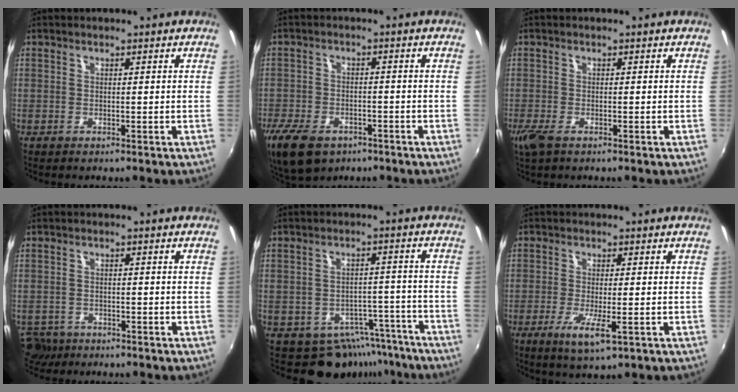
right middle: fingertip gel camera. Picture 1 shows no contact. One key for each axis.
{"total": 12.0, "fx": -7.6, "fy": 6.8, "fz": 6.3, "tx": -0.158, "ty": -0.025, "tz": -0.132}
{"total": 3.2, "fx": -1.9, "fy": 1.3, "fz": 2.2, "tx": -0.048, "ty": -0.012, "tz": -0.036}
{"total": 5.0, "fx": -3.5, "fy": 3.2, "fz": 1.4, "tx": -0.044, "ty": -0.010, "tz": -0.061}
{"total": 9.8, "fx": -7.9, "fy": 5.6, "fz": 1.8, "tx": -0.017, "ty": 0.022, "tz": -0.084}
{"total": 5.8, "fx": -2.4, "fy": 1.1, "fz": 5.2, "tx": -0.109, "ty": -0.019, "tz": -0.043}